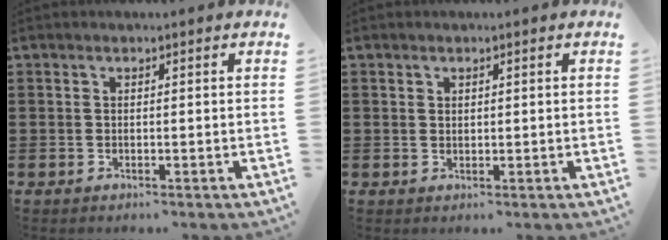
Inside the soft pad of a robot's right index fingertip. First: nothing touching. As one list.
[{"total": 0.8, "force": [0.5, 0.5, 0.2], "torque": [-0.005, 0.002, 0.011]}]